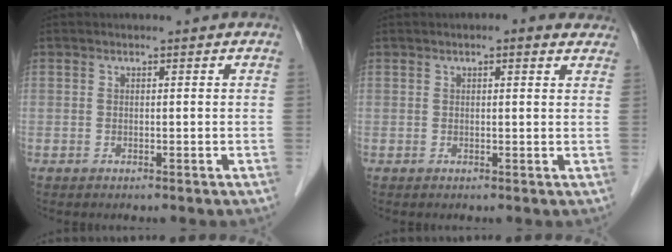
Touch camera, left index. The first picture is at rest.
{"total": 3.5, "force": [2.4, 1.1, 2.3], "torque": [-0.023, 0.017, 0.024]}